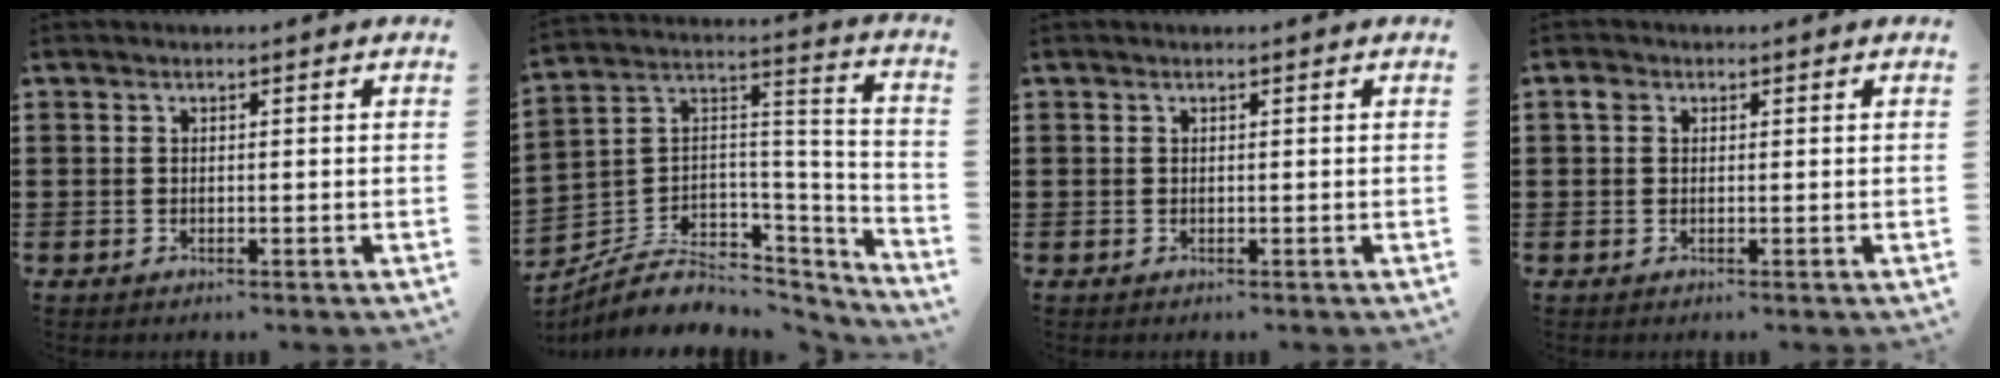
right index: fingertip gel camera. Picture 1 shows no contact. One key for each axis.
{"total": 6.9, "fx": -3.4, "fy": 5.1, "fz": 3.1, "tx": -0.077, "ty": -0.002, "tz": -0.063}
{"total": 0.0}
{"total": 1.3, "fx": 0.1, "fy": 1.1, "fz": 0.7, "tx": -0.016, "ty": 0.007, "tz": 0.002}